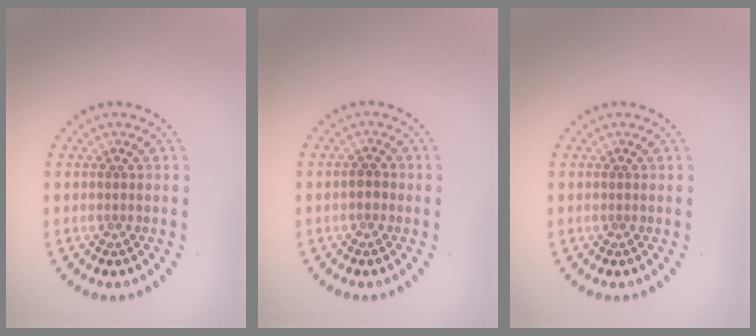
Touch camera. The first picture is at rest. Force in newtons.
{"total": 1.0, "press": 1.0, "slide": 0.2}
{"total": 0.0}